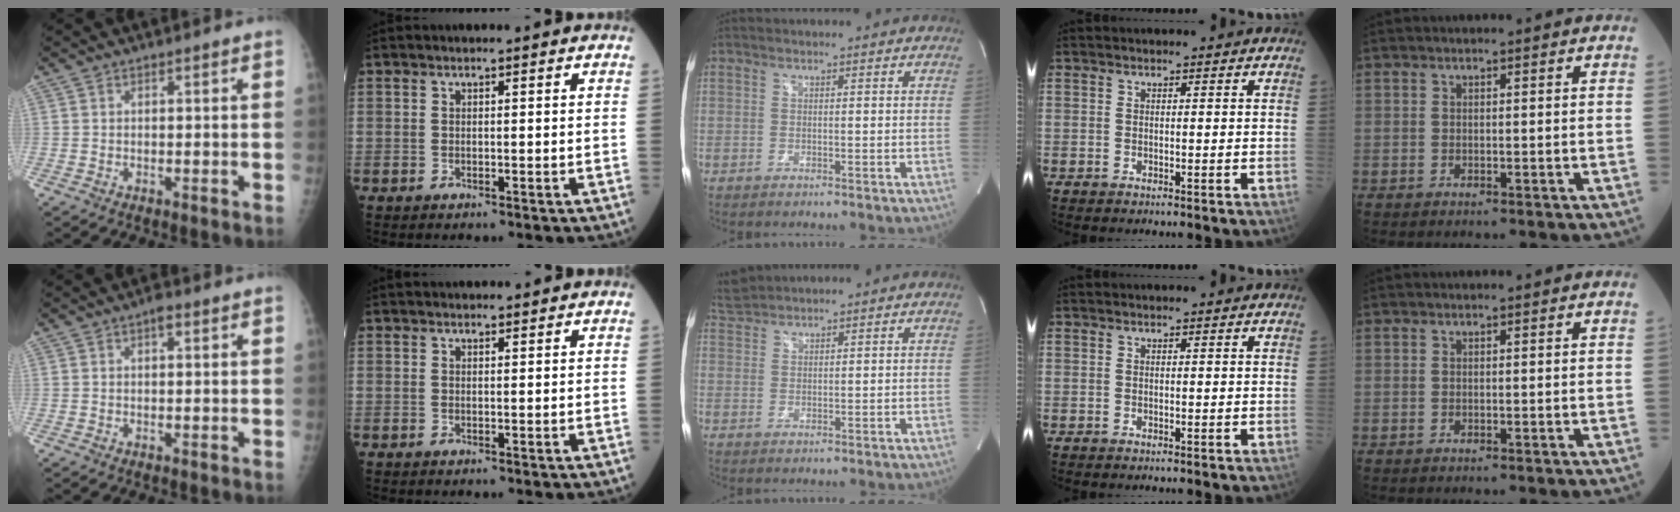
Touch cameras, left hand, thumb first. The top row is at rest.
{"thumb": {"total": 1.7, "force": [0.6, 0.8, 1.3], "torque": [-0.013, 0.003, 0.005]}, "index": {"total": 3.4, "force": [3.1, 0.7, 1.0], "torque": [-0.009, 0.027, 0.046]}, "middle": {"total": 3.2, "force": [3.2, 0.0, -0.1], "torque": [-0.013, 0.019, 0.071]}}